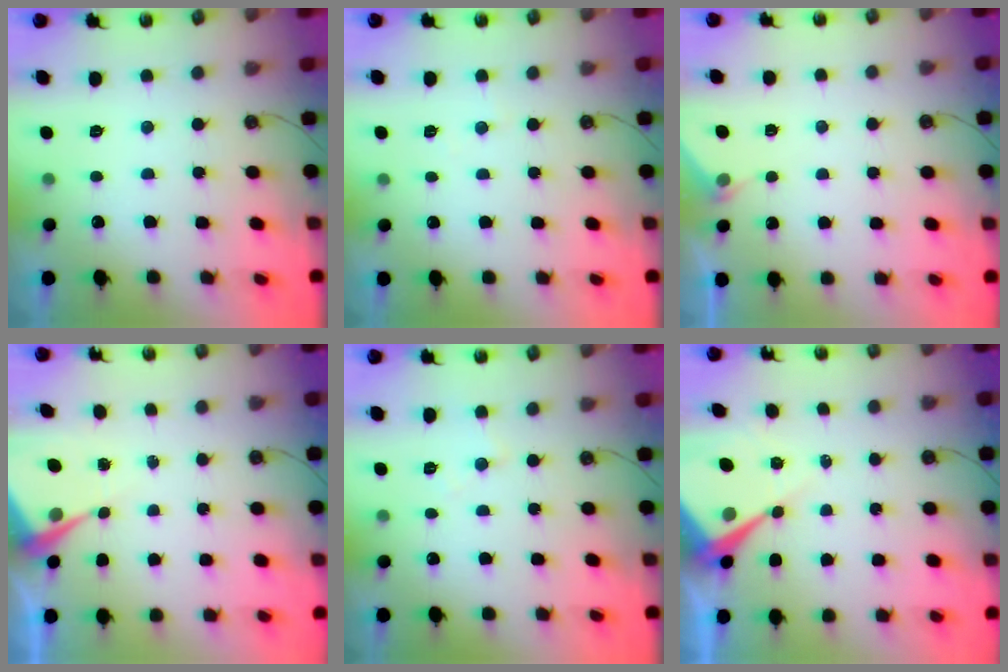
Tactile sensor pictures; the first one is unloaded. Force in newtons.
{"total": 2.1, "press": 2.1, "slide": 0.4}
{"total": 3.0, "press": 2.9, "slide": 0.4}
{"total": 7.8, "press": 7.7, "slide": 0.7}
{"total": 5.2, "press": 5.1, "slide": 0.8}
{"total": 9.1, "press": 9.1, "slide": 0.7}